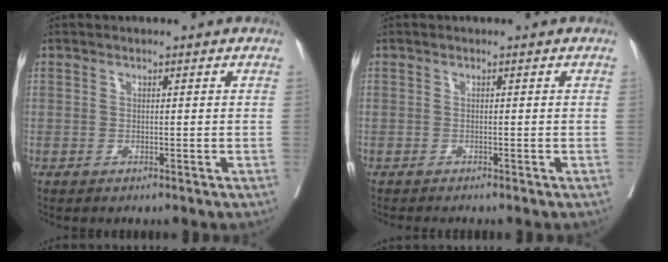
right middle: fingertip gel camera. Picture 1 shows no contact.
{"total": 1.6, "force": [-1.5, -0.1, 0.6], "torque": [-0.008, -0.001, -0.022]}